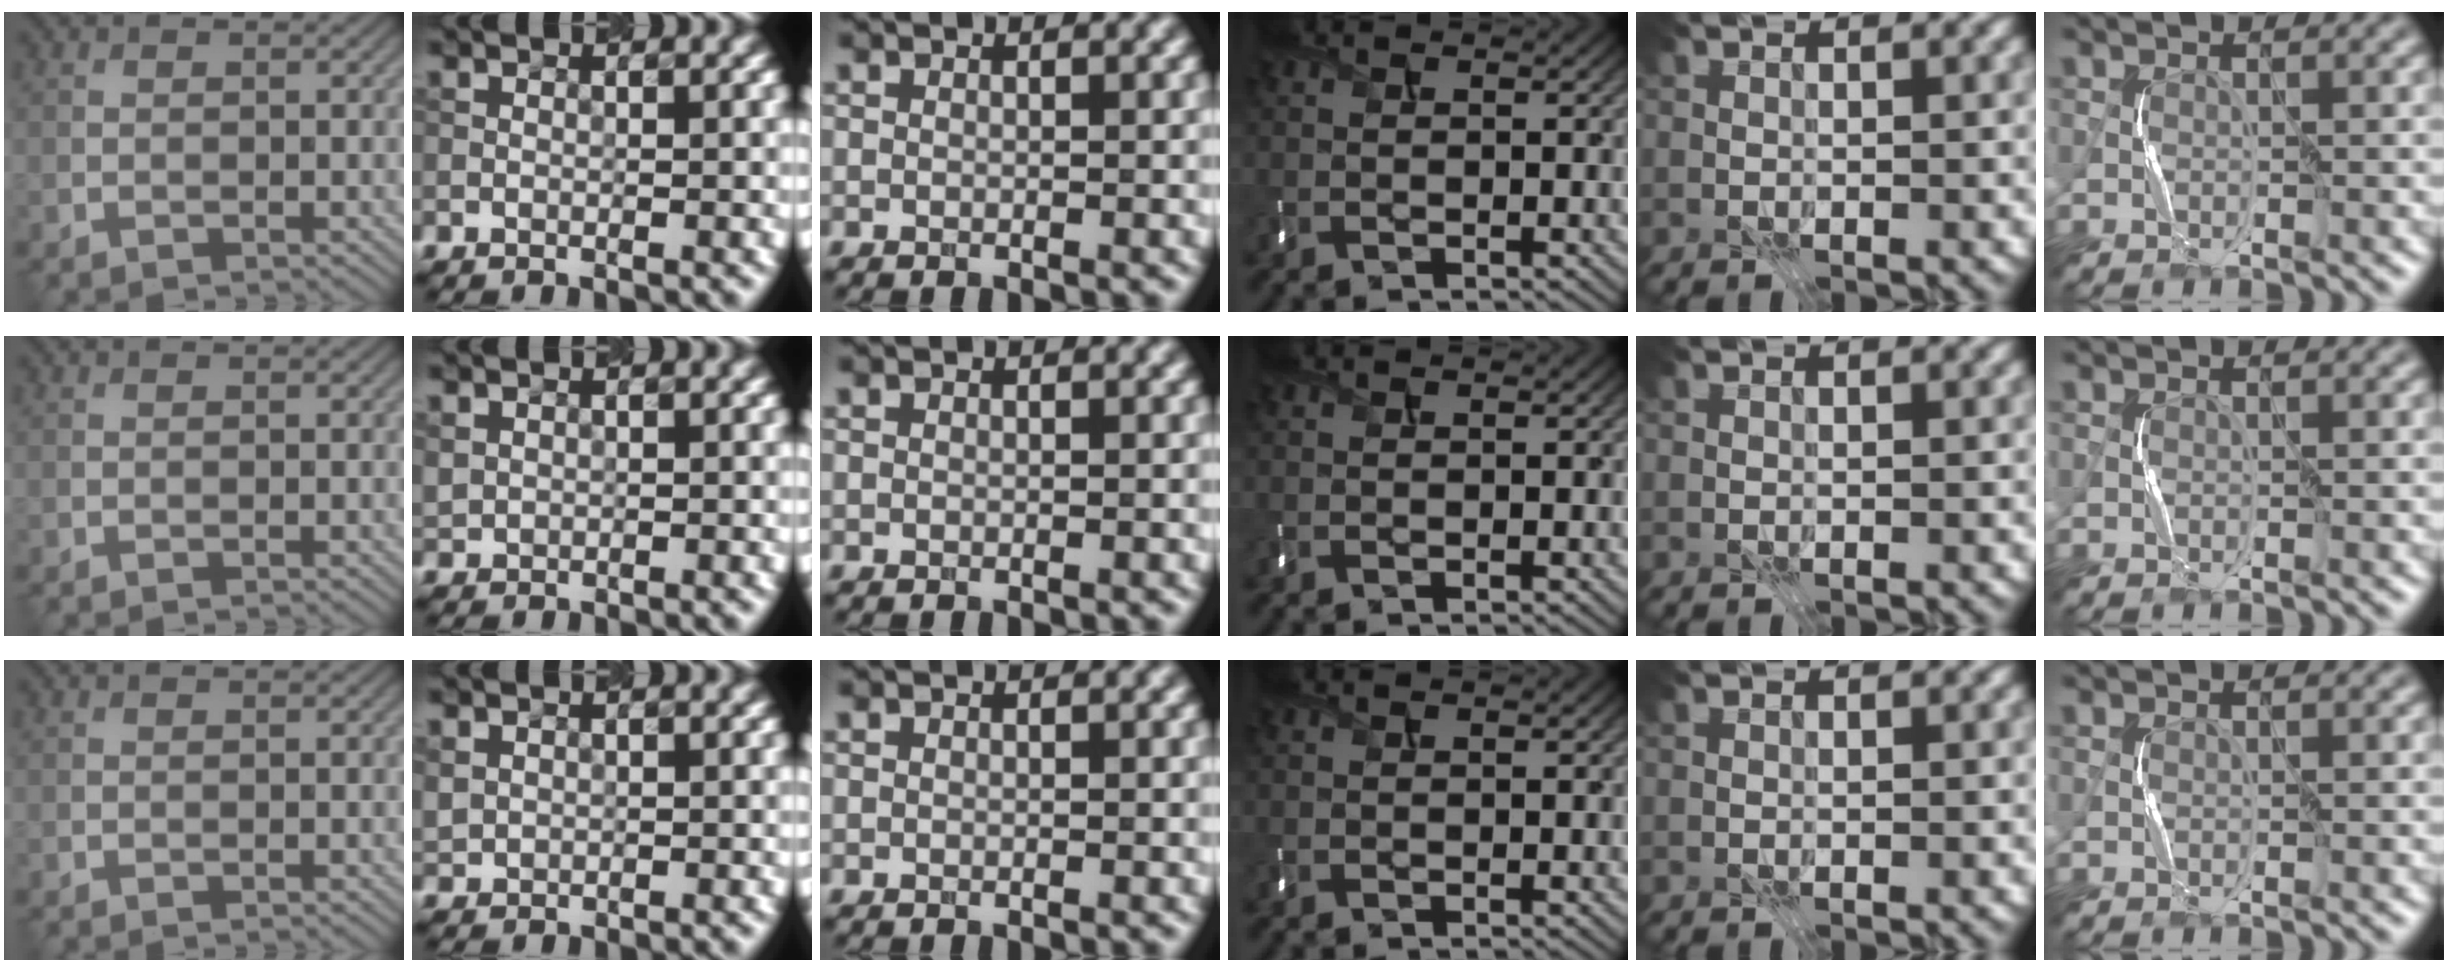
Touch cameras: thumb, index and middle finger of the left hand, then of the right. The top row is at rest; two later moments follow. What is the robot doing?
{"motion": "press", "object": "mouse"}